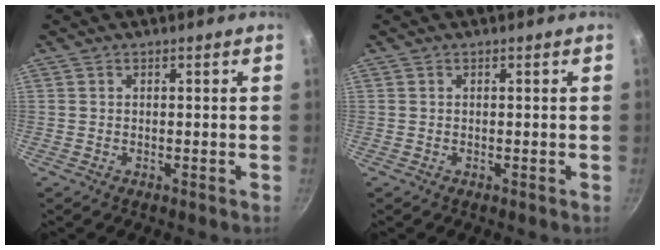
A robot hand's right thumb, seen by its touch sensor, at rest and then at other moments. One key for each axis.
{"total": 0.0}